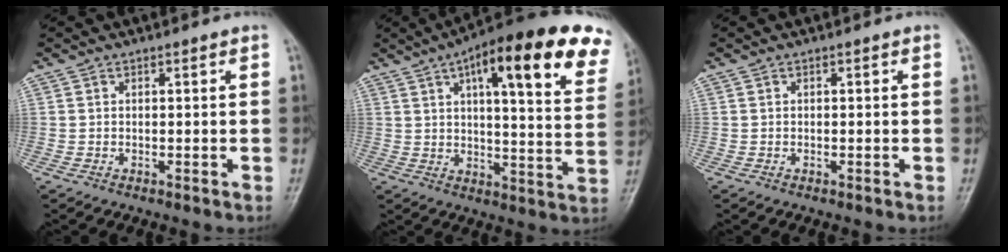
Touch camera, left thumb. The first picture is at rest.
{"total": 24.9, "force": [13.0, 7.3, 19.9], "torque": [-0.252, -0.012, 0.167]}
{"total": 0.0}